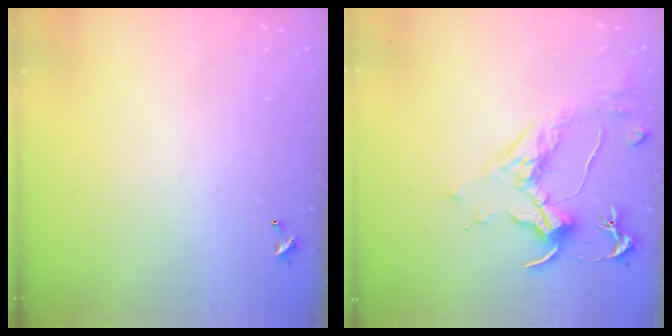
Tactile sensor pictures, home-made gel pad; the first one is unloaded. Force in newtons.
{"total": 1.7, "press": 1.4, "slide": 0.9}